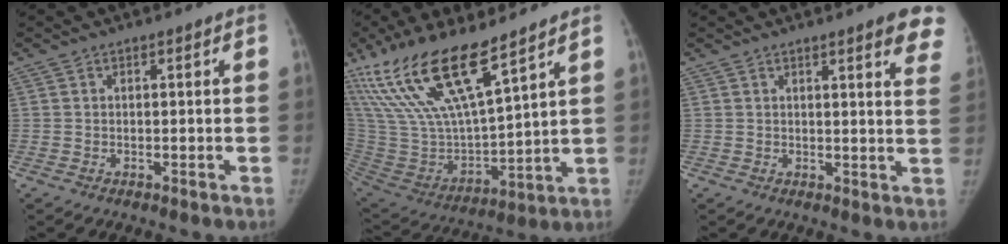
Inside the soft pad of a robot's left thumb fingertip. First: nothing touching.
{"total": 23.5, "force": [15.5, 6.5, 16.4], "torque": [-0.321, -0.058, 0.303]}
{"total": 9.3, "force": [6.4, 1.5, 6.5], "torque": [-0.050, -0.023, 0.065]}